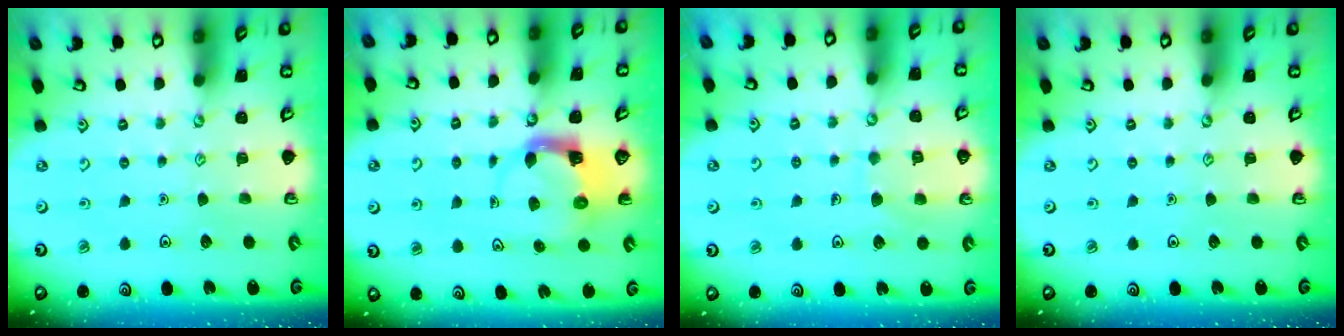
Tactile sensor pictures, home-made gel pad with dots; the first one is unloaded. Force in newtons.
{"total": 3.9, "press": 3.8, "slide": 0.6}
{"total": 6.6, "press": 6.6, "slide": 0.5}
{"total": 0.0}